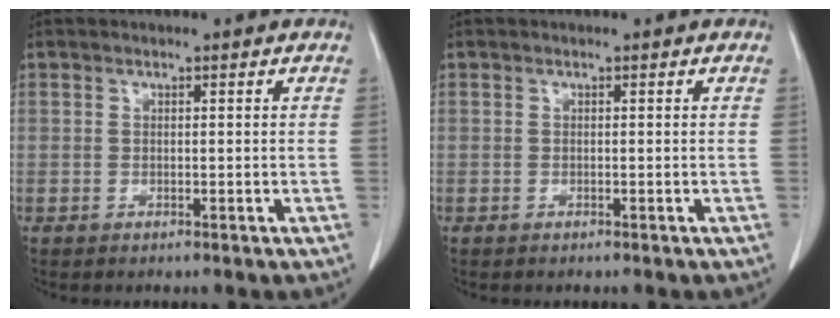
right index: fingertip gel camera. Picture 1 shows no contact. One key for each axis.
{"total": 0.0}